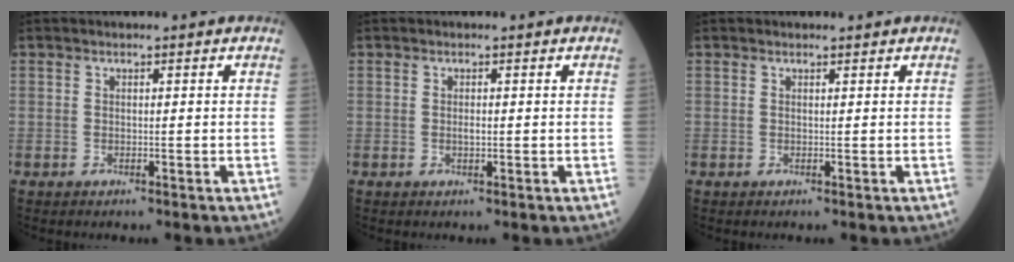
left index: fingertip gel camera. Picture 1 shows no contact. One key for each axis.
{"total": 0.5, "fx": 0.2, "fy": 0.2, "fz": 0.5, "tx": -0.015, "ty": -0.001, "tz": 0.002}
{"total": 0.7, "fx": 0.7, "fy": 0.0, "fz": 0.0, "tx": -0.010, "ty": -0.001, "tz": 0.010}